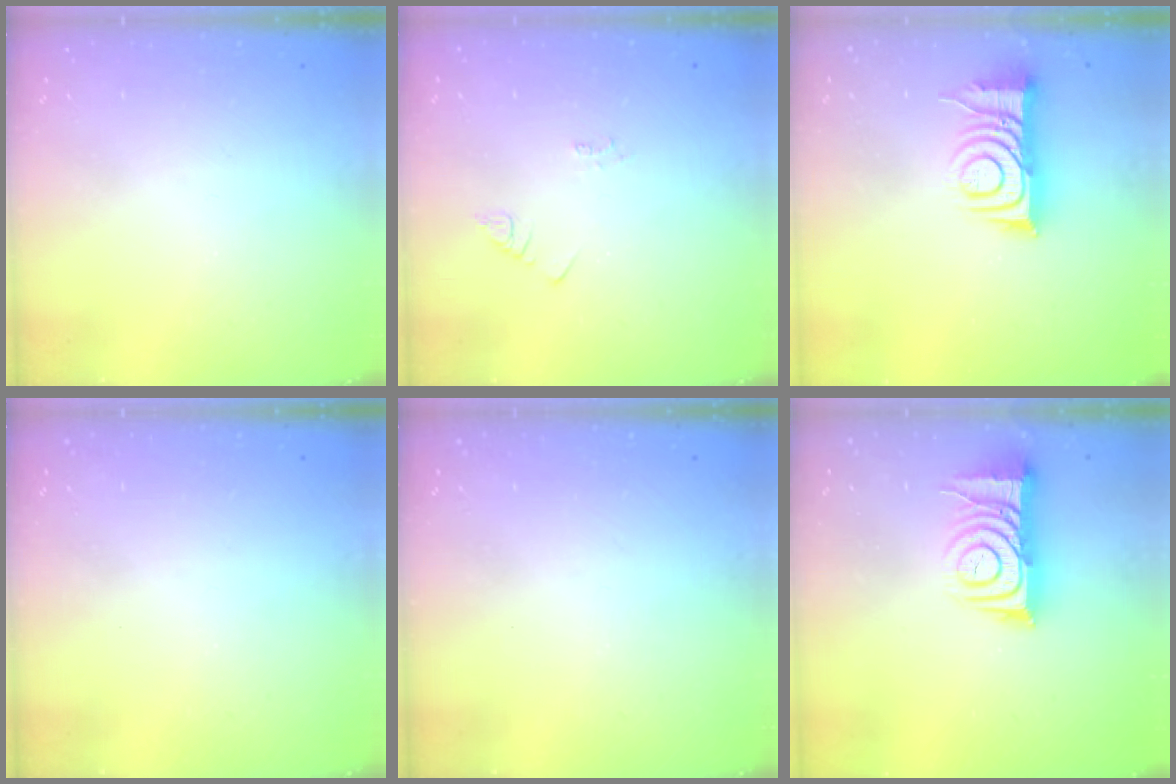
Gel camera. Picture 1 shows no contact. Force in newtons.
{"total": 2.2, "press": 2.1, "slide": 0.4}
{"total": 10.4, "press": 10.4, "slide": 1.0}
{"total": 0.0}
{"total": 0.0}
{"total": 11.3, "press": 11.2, "slide": 1.0}